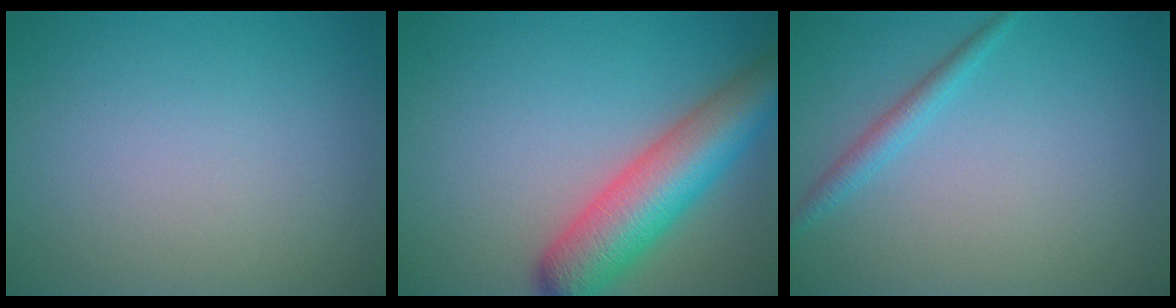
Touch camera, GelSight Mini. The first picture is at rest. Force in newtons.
{"total": 8.2, "press": 8.2, "slide": 0.3}
{"total": 1.6, "press": 1.6, "slide": 0.1}